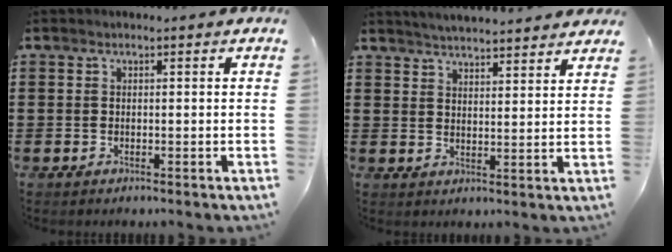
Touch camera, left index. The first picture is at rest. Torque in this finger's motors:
{"motor_torque": [2.14, 0.00, 0.28, 0.09]}